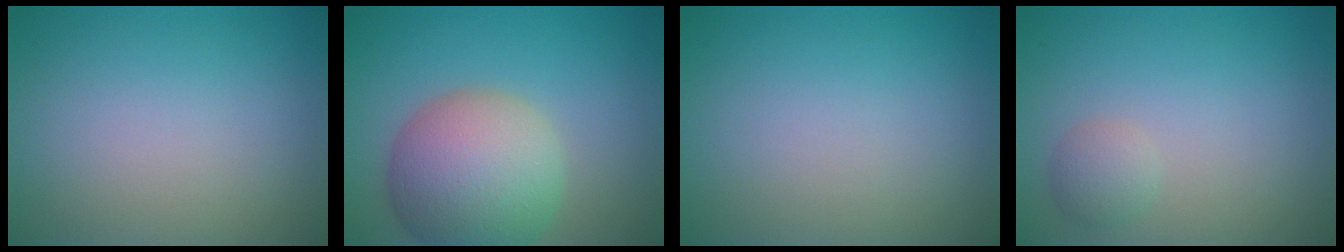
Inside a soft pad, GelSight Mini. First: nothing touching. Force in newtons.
{"total": 9.0, "press": 9.0, "slide": 0.4}
{"total": 0.0}
{"total": 1.6, "press": 1.6, "slide": 0.1}